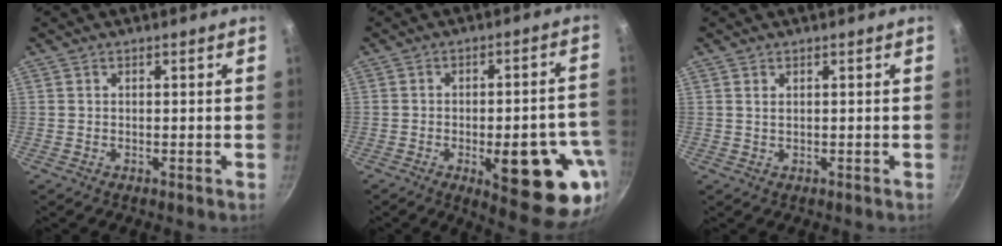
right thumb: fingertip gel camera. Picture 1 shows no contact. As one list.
[{"total": 19.2, "force": [-6.6, 6.9, 16.6], "torque": [-0.164, 0.015, -0.079]}, {"total": 0.8, "force": [0.4, 0.4, 0.6], "torque": [-0.012, 0.001, 0.007]}]